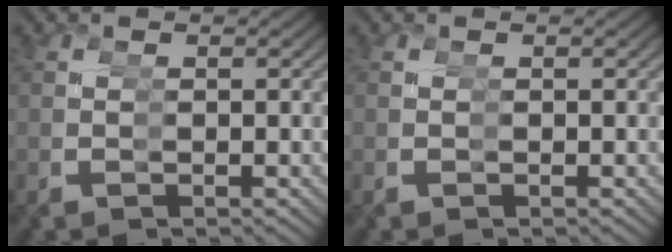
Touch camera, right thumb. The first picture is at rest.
{"total": 0.0}